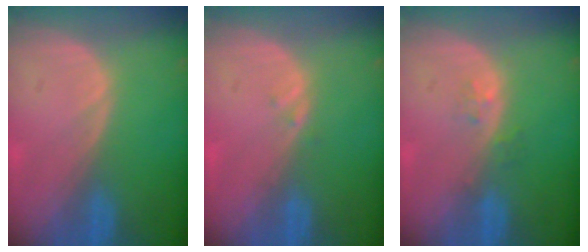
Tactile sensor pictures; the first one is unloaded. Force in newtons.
{"total": 0.7, "press": 0.6, "slide": 0.3}
{"total": 1.6, "press": 1.6, "slide": 0.1}